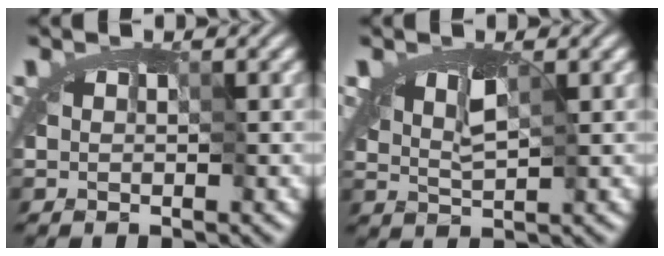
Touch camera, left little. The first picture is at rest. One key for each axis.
{"total": 2.1, "fx": 0.9, "fy": 1.0, "fz": 1.6, "tx": -0.026, "ty": 0.006, "tz": 0.011}